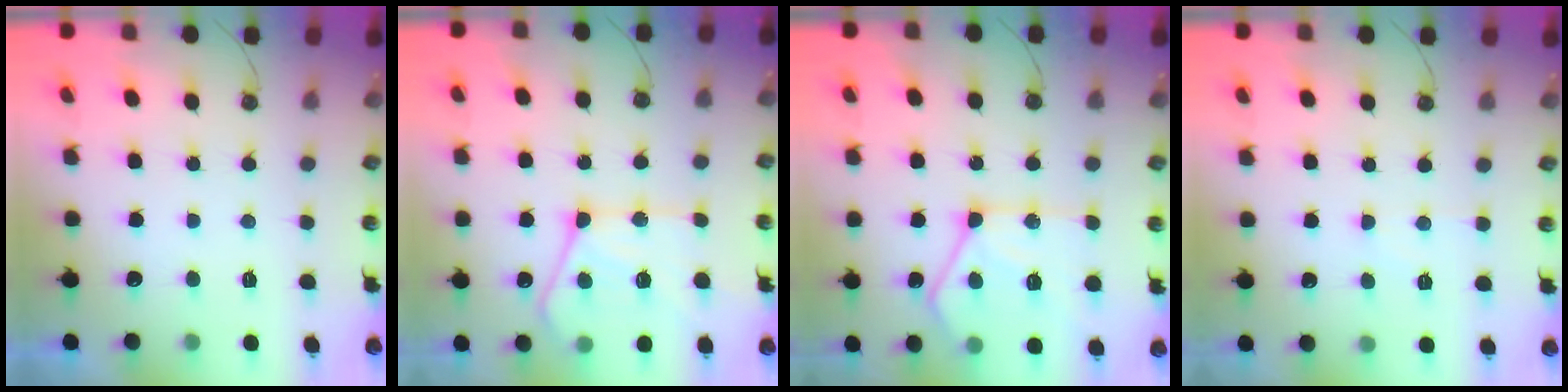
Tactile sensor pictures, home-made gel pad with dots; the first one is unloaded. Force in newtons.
{"total": 17.8, "press": 17.7, "slide": 1.7}
{"total": 15.7, "press": 15.6, "slide": 1.5}
{"total": 5.3, "press": 5.3, "slide": 0.5}